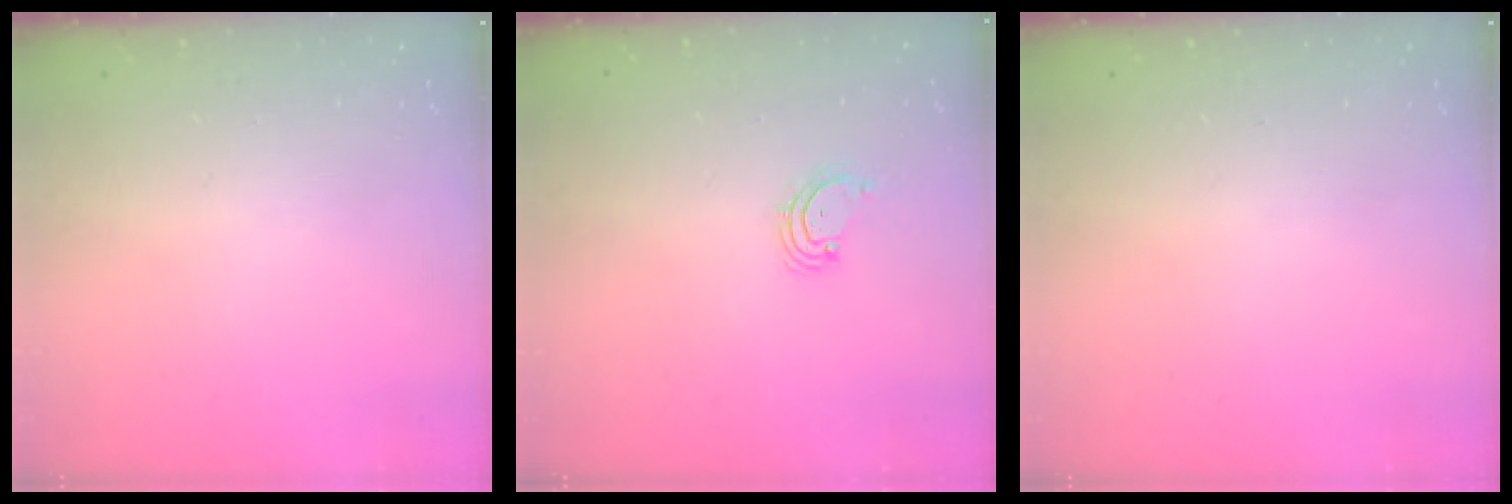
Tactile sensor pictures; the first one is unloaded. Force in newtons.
{"total": 2.1, "press": 2.1, "slide": 0.3}
{"total": 0.0}